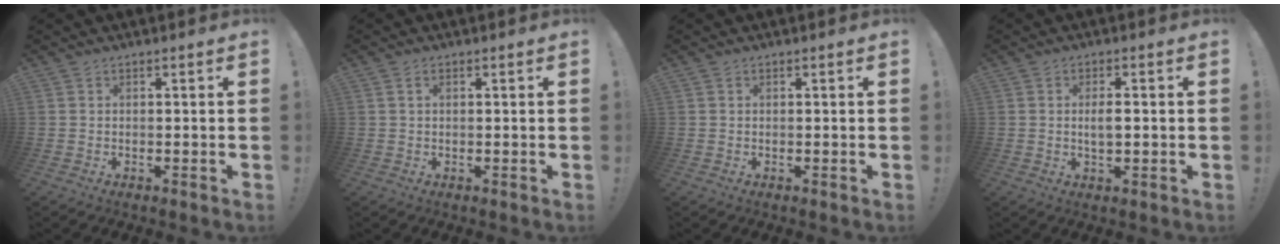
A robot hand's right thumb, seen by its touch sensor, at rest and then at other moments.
{"total": 1.4, "force": [0.5, 0.7, 1.0], "torque": [-0.017, 0.001, 0.008]}
{"total": 0.0}
{"total": 3.4, "force": [-0.1, 1.1, 3.2], "torque": [-0.050, 0.000, -0.006]}